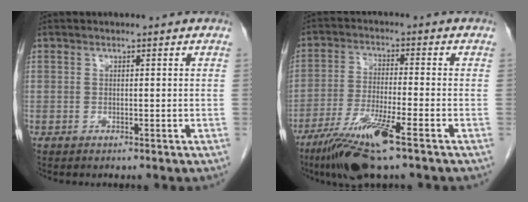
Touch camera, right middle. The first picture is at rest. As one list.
[{"total": 10.4, "force": [-6.3, 0.6, 8.2], "torque": [-0.165, -0.025, -0.114]}]